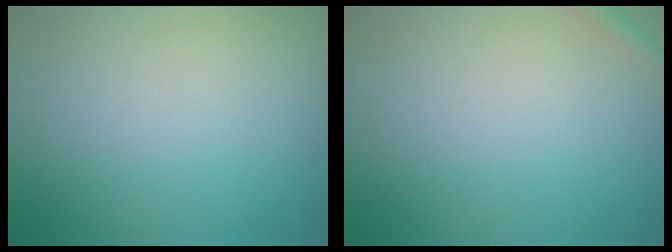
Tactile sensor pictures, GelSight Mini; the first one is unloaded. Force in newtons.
{"total": 1.0, "press": 1.0, "slide": 0.0}